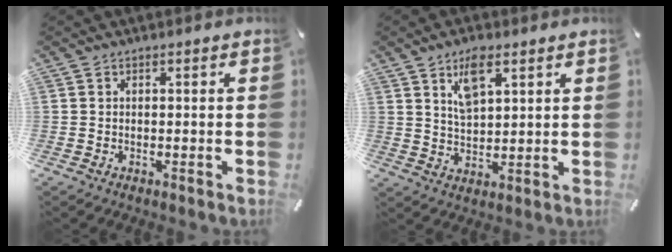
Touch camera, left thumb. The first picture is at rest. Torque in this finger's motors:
{"motor_torque": [0.95, 0.65, 0.89, -0.29, 0.23]}